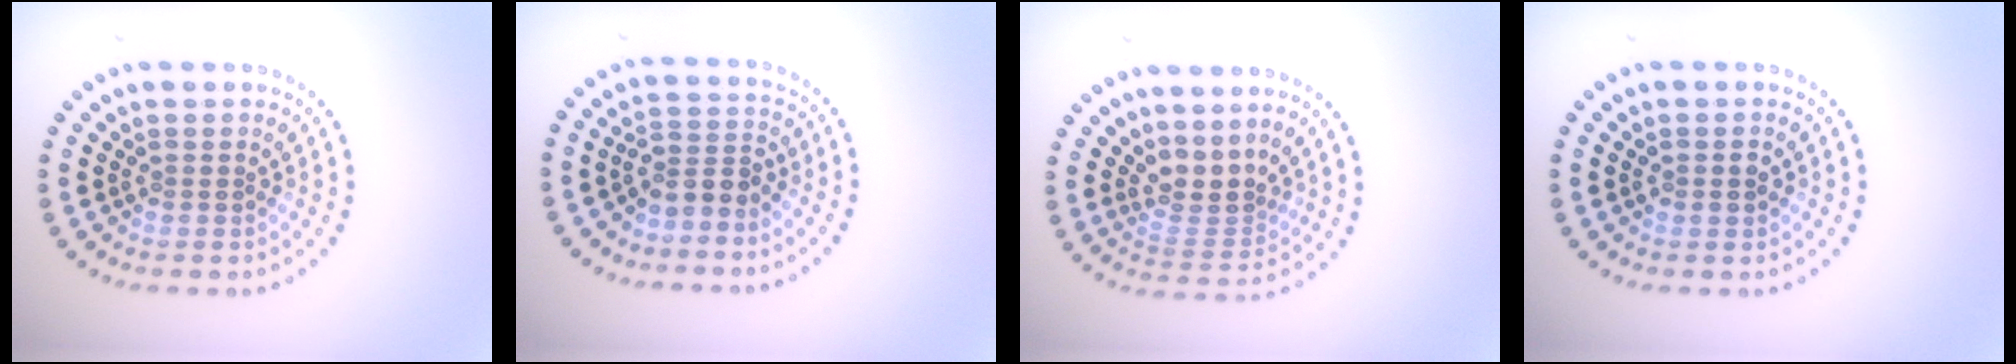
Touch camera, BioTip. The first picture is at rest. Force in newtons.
{"total": 2.5, "press": 1.8, "slide": 1.8}
{"total": 2.9, "press": 2.1, "slide": 2.0}
{"total": 1.4, "press": 1.4, "slide": 0.2}